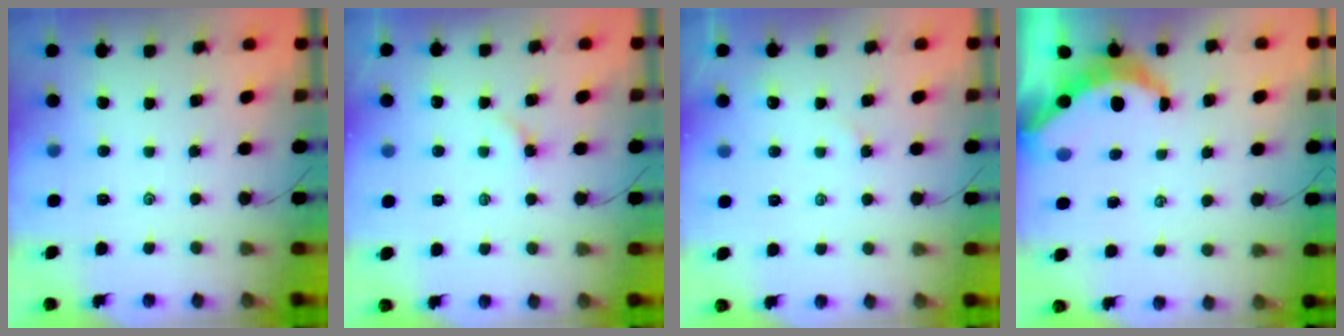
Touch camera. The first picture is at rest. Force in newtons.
{"total": 3.6, "press": 3.5, "slide": 0.7}
{"total": 2.6, "press": 2.5, "slide": 0.3}
{"total": 5.7, "press": 5.7, "slide": 0.7}